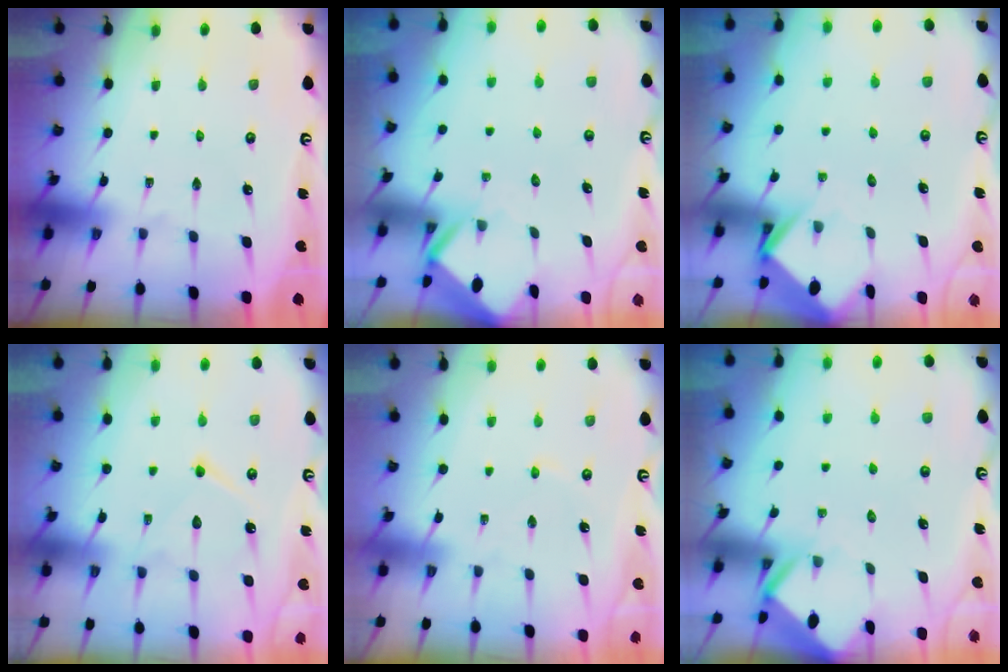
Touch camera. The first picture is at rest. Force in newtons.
{"total": 2.7, "press": 2.7, "slide": 0.2}
{"total": 3.8, "press": 3.8, "slide": 0.3}
{"total": 11.1, "press": 11.1, "slide": 1.1}
{"total": 1.5, "press": 1.4, "slide": 0.4}
{"total": 2.9, "press": 2.9, "slide": 0.2}